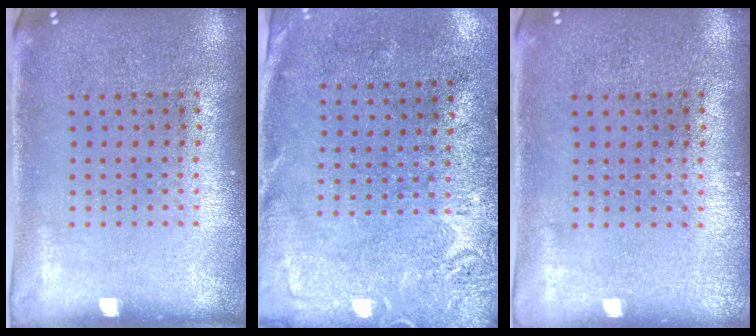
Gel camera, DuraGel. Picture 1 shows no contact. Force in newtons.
{"total": 2.6, "press": 2.2, "slide": 1.4}
{"total": 0.0}